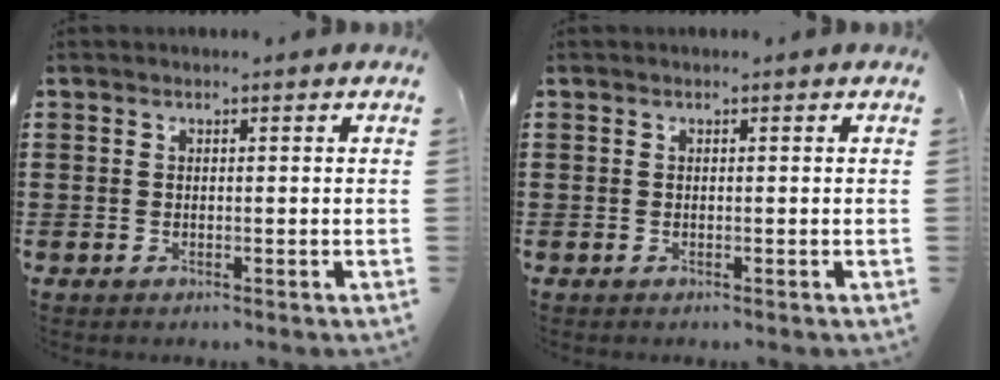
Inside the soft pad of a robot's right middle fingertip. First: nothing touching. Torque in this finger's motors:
{"motor_torque": [-2.14, 0.00, 0.04, 0.00]}